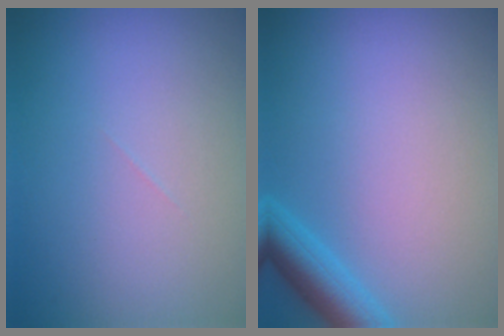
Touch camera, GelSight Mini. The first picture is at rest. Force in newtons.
{"total": 3.3, "press": 3.3, "slide": 0.2}